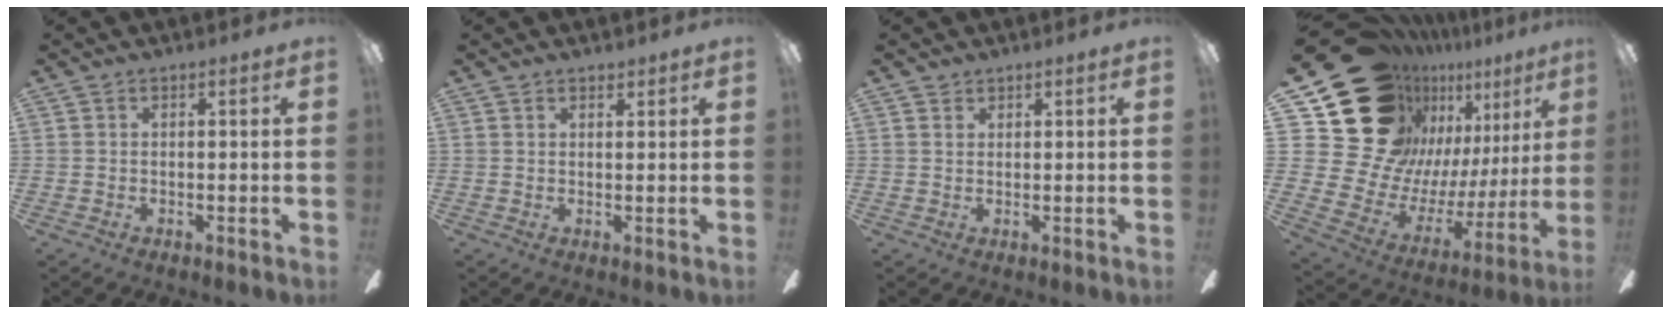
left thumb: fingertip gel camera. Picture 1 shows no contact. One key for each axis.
{"total": 1.6, "fx": 1.3, "fy": 0.8, "fz": 0.2, "tx": 0.004, "ty": -0.003, "tz": 0.023}
{"total": 1.2, "fx": 1.0, "fy": 0.6, "fz": 0.1, "tx": -0.002, "ty": 0.000, "tz": 0.020}
{"total": 25.3, "fx": 15.7, "fy": 16.4, "fz": 11.0, "tx": -0.203, "ty": -0.117, "tz": 0.321}